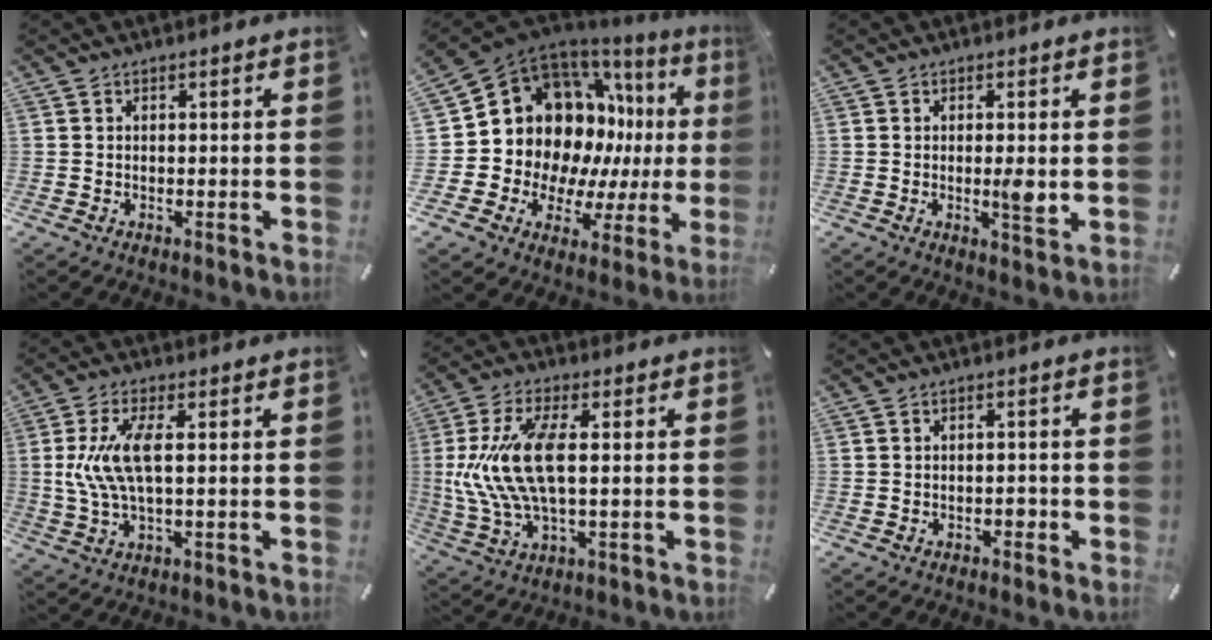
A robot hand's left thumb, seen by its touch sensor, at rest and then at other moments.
{"total": 16.1, "force": [4.5, 13.4, 7.7], "torque": [-0.124, -0.073, 0.103]}
{"total": 4.1, "force": [0.0, 0.9, 4.0], "torque": [-0.057, -0.012, -0.003]}
{"total": 10.1, "force": [1.1, 3.6, 9.4], "torque": [-0.207, -0.012, 0.014]}
{"total": 14.6, "force": [1.3, 6.3, 13.1], "torque": [-0.290, -0.015, 0.020]}
{"total": 1.7, "force": [-0.8, 1.0, 1.0], "torque": [-0.019, 0.003, -0.016]}